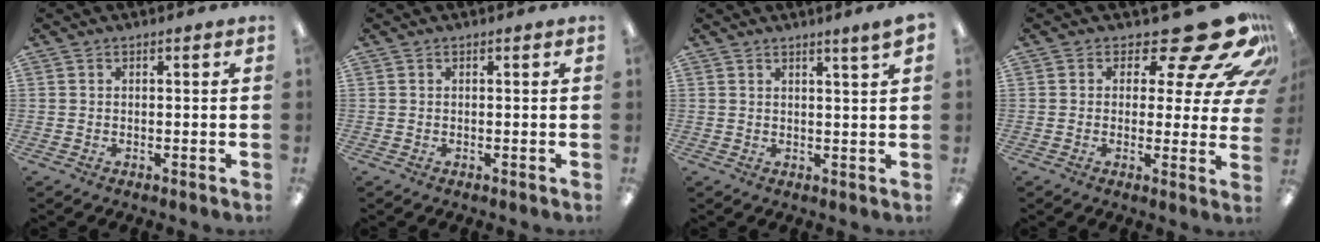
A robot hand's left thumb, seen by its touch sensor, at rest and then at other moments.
{"total": 0.0}
{"total": 3.1, "force": [2.5, -0.5, 1.9], "torque": [-0.032, -0.016, 0.040]}
{"total": 16.7, "force": [11.1, 5.7, 11.0], "torque": [-0.130, -0.094, 0.178]}